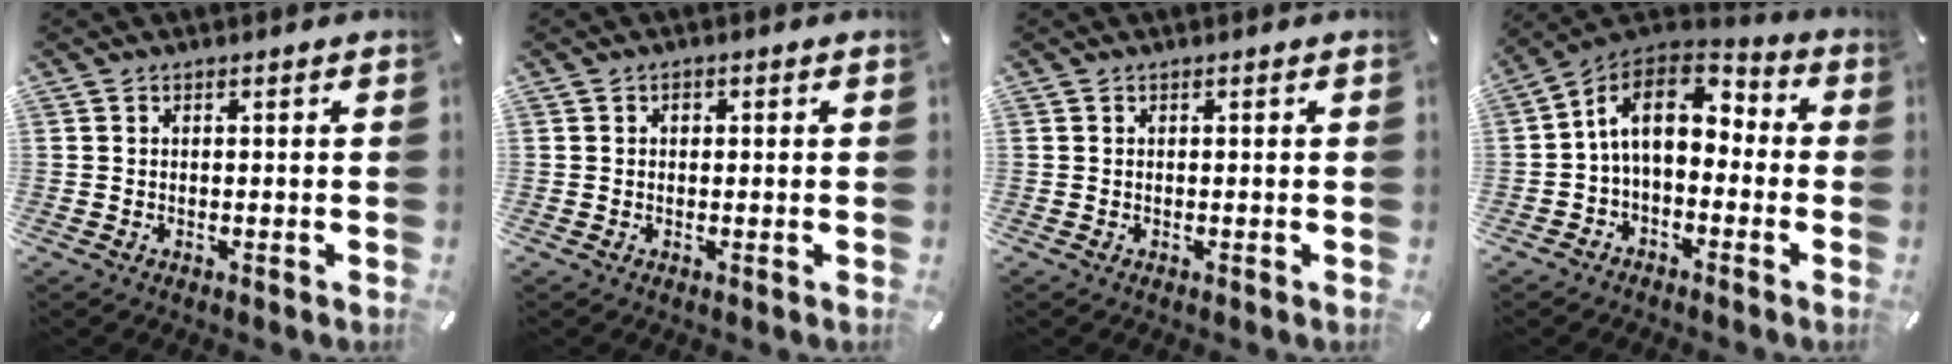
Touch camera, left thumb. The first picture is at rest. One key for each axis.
{"total": 0.8, "fx": 0.2, "fy": 0.7, "fz": 0.3, "tx": 0.002, "ty": 0.001, "tz": 0.000}
{"total": 0.0}
{"total": 12.5, "fx": 1.0, "fy": 8.1, "fz": 9.5, "tx": -0.176, "ty": 0.005, "tz": 0.016}